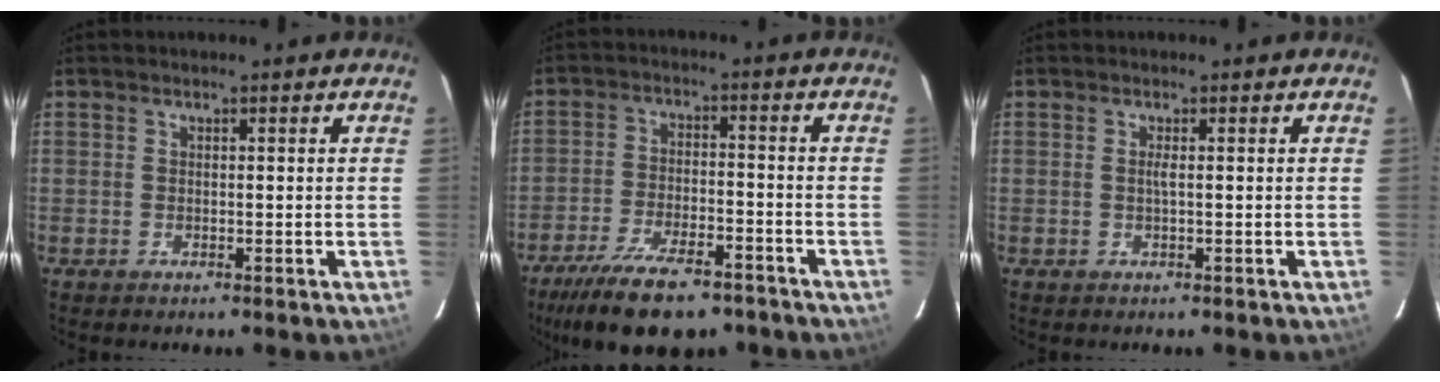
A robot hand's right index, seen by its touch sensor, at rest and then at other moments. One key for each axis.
{"total": 16.7, "fx": -12.5, "fy": 6.1, "fz": 9.4, "tx": -0.196, "ty": -0.026, "tz": -0.196}
{"total": 0.8, "fx": 0.0, "fy": -0.3, "fz": 0.7, "tx": -0.013, "ty": -0.001, "tz": -0.002}